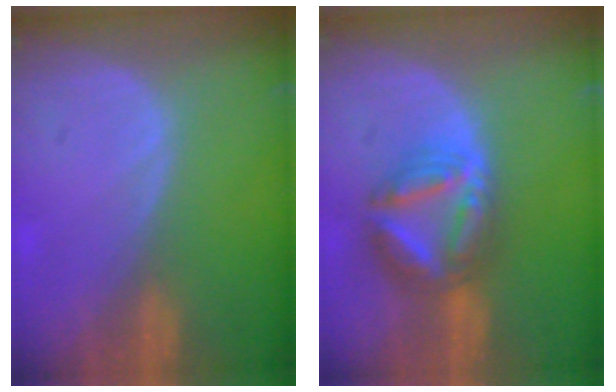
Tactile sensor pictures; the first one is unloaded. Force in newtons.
{"total": 7.6, "press": 7.6, "slide": 0.8}